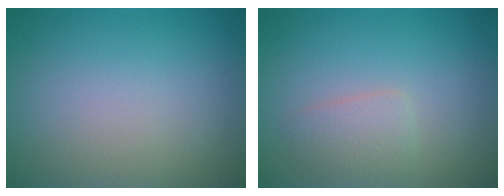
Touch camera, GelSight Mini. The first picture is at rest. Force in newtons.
{"total": 1.7, "press": 1.7, "slide": 0.1}